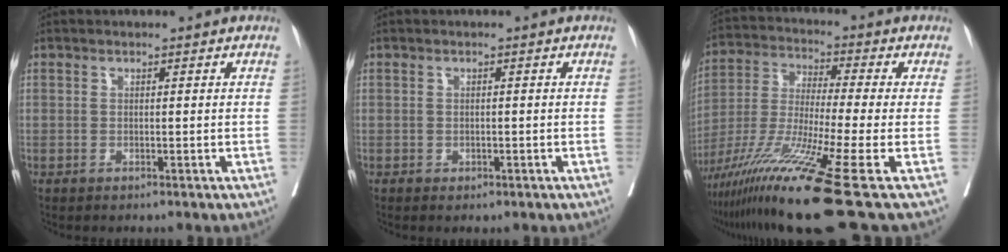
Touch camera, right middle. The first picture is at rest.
{"total": 1.3, "force": [-0.6, 0.9, 0.7], "torque": [-0.012, 0.000, -0.004]}
{"total": 17.3, "force": [-10.0, -1.6, 14.1], "torque": [-0.265, -0.045, -0.185]}